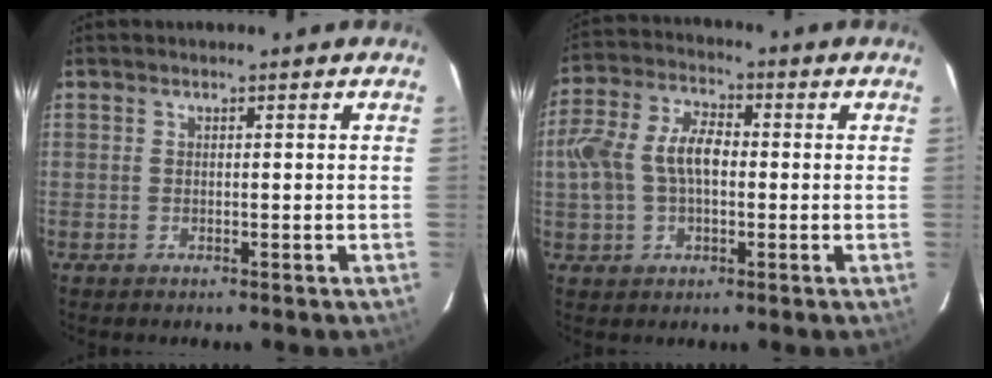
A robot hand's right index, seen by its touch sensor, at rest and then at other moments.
{"total": 11.2, "force": [-0.3, 6.8, 8.9], "torque": [-0.188, 0.020, -0.005]}